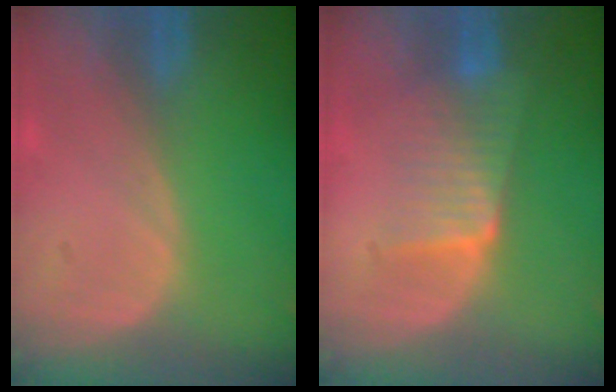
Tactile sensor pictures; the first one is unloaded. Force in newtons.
{"total": 5.8, "press": 5.5, "slide": 1.7}